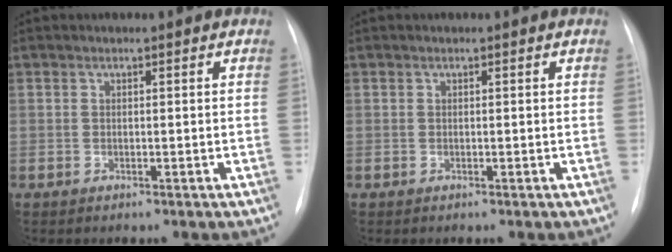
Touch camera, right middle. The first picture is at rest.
{"total": 0.0}